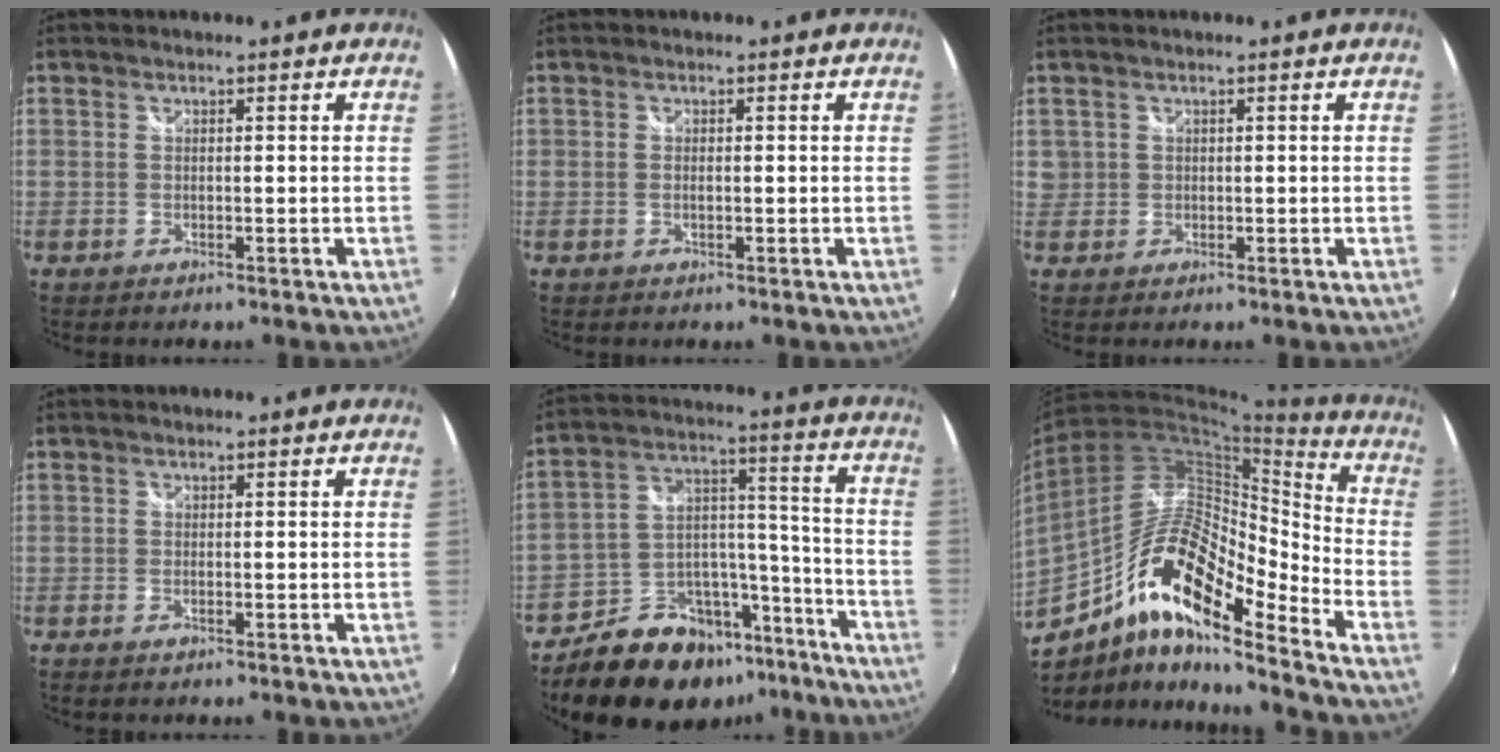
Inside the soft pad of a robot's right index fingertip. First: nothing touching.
{"total": 0.6, "force": [-0.1, 0.3, 0.5], "torque": [-0.012, -0.001, -0.003]}
{"total": 2.2, "force": [0.4, 2.2, 0.2], "torque": [0.002, 0.001, 0.005]}
{"total": 0.8, "force": [-0.6, 0.3, 0.4], "torque": [-0.009, -0.003, -0.011]}
{"total": 20.1, "force": [-14.1, 11.3, 8.9], "torque": [-0.162, 0.061, -0.197]}
{"total": 18.6, "force": [-10.8, 4.9, 14.4], "torque": [-0.255, -0.001, -0.212]}